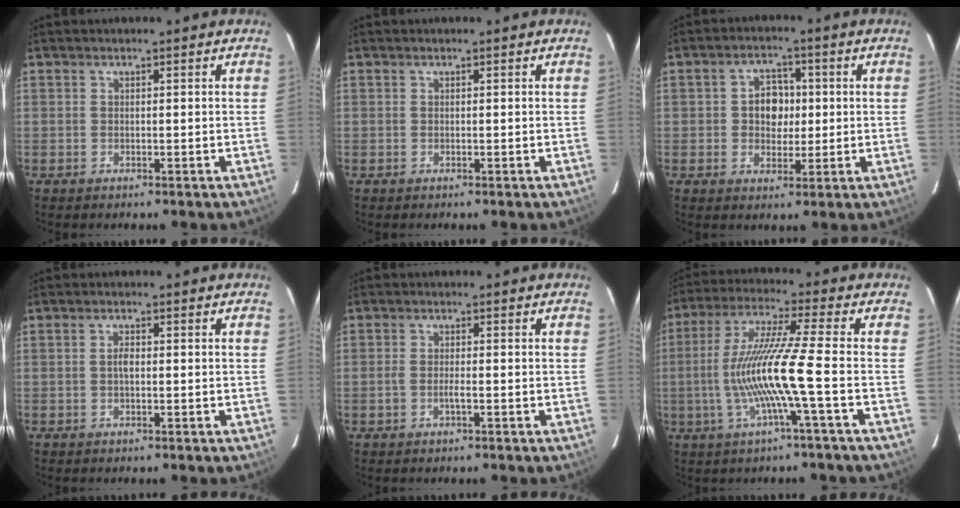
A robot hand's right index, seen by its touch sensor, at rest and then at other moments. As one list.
[{"total": 0.0}, {"total": 5.7, "force": [0.2, 4.8, 3.1], "torque": [-0.054, 0.016, 0.005]}, {"total": 1.5, "force": [-0.1, 0.7, 1.3], "torque": [-0.025, 0.004, -0.004]}, {"total": 2.2, "force": [-0.9, 0.8, 1.9], "torque": [-0.044, 0.001, -0.019]}, {"total": 12.5, "force": [-3.0, -1.6, 12.0], "torque": [-0.234, -0.004, -0.053]}]